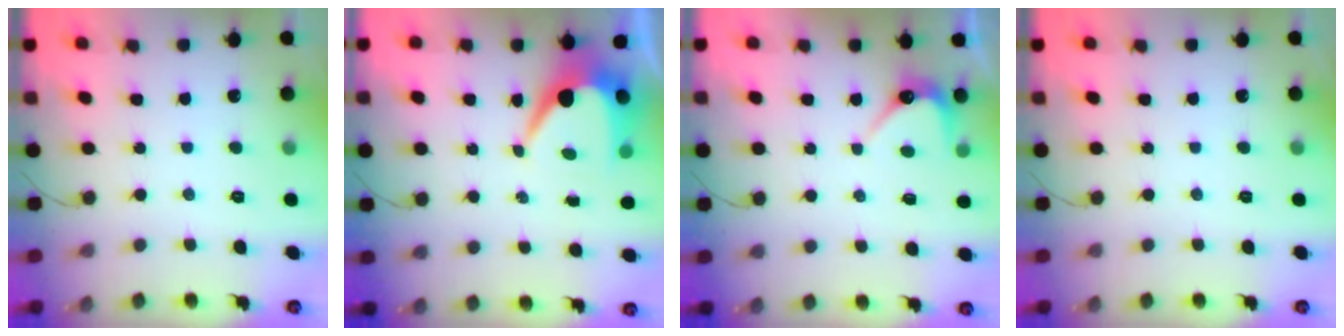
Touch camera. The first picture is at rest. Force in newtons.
{"total": 7.7, "press": 7.6, "slide": 0.5}
{"total": 3.9, "press": 3.9, "slide": 0.3}
{"total": 0.0}